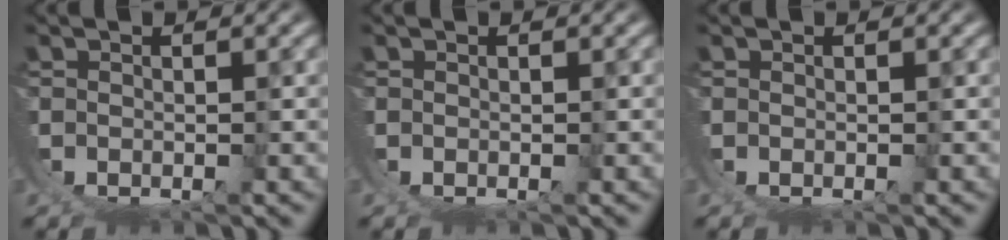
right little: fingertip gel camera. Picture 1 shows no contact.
{"total": 0.0}
{"total": 0.0}